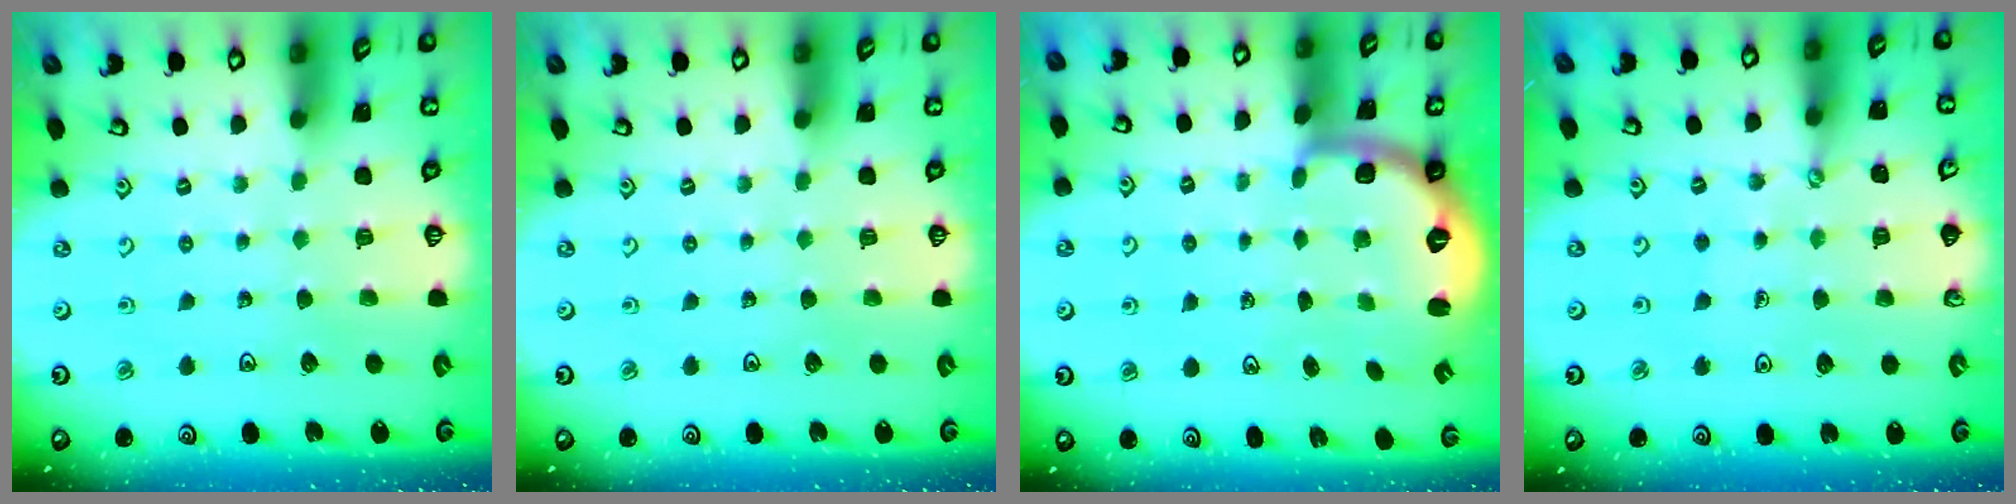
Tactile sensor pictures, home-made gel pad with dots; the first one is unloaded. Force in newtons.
{"total": 0.0}
{"total": 2.5, "press": 2.0, "slide": 1.6}
{"total": 1.1, "press": 1.1, "slide": 0.1}